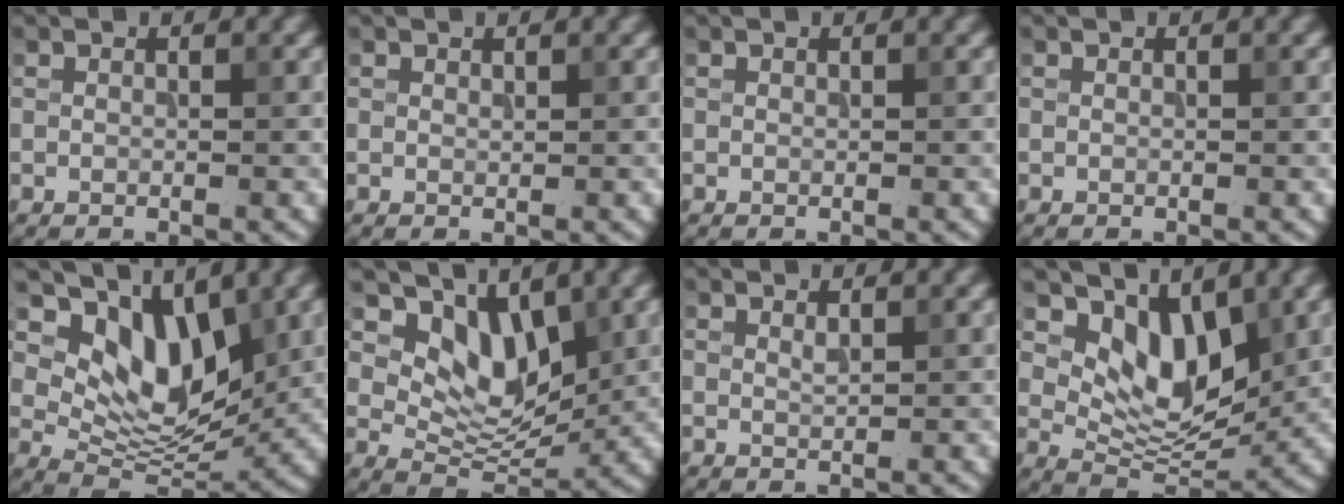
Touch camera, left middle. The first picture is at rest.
{"total": 0.0}
{"total": 0.0}
{"total": 0.0}
{"total": 7.7, "force": [3.7, 4.4, 5.1], "torque": [-0.077, -0.020, 0.064]}
{"total": 5.9, "force": [2.8, 3.6, 3.7], "torque": [-0.061, -0.020, 0.044]}
{"total": 0.6, "force": [0.4, 0.1, 0.4], "torque": [-0.008, -0.002, 0.009]}
{"total": 6.1, "force": [2.9, 3.5, 4.1], "torque": [-0.066, -0.024, 0.047]}